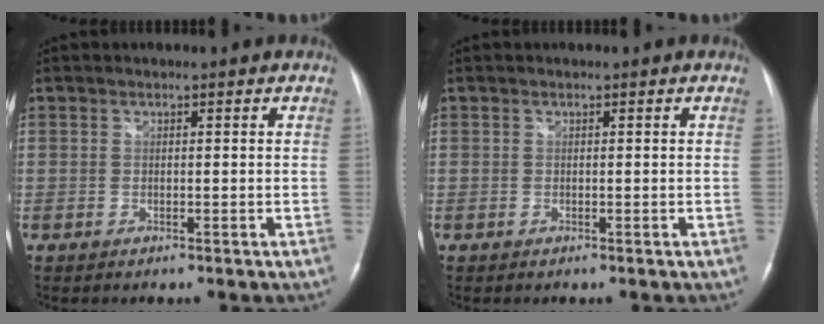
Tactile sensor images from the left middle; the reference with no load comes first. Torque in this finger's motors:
{"motor_torque": [0.00, 0.00, 0.00, 0.00]}